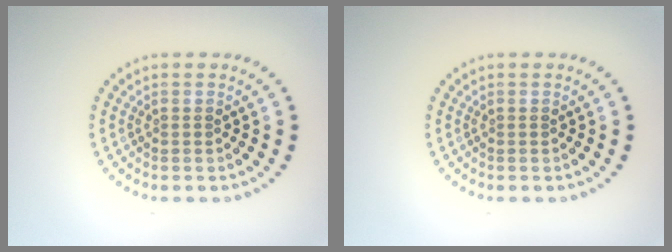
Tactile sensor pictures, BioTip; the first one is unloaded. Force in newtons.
{"total": 0.0}